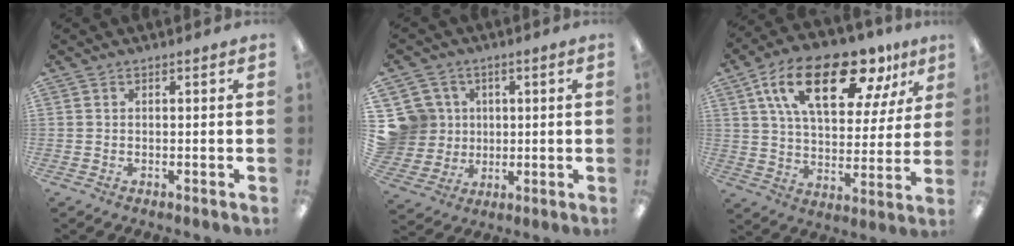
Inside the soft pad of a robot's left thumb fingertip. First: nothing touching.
{"total": 10.4, "force": [2.3, 10.0, 1.6], "torque": [-0.071, -0.002, 0.056]}
{"total": 21.9, "force": [12.1, 10.5, 14.9], "torque": [-0.244, -0.039, 0.200]}